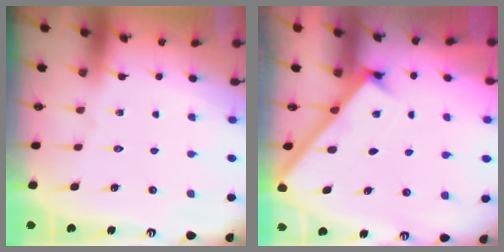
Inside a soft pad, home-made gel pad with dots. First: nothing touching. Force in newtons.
{"total": 2.7, "press": 2.7, "slide": 0.3}